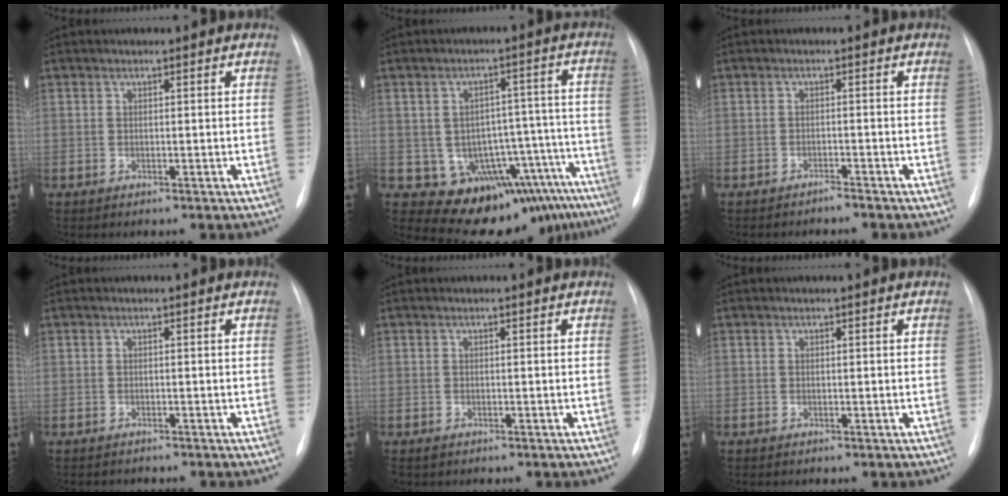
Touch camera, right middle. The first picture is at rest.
{"total": 14.5, "force": [-9.5, 8.8, 6.5], "torque": [-0.053, 0.055, -0.112]}
{"total": 1.1, "force": [-1.1, -0.1, 0.0], "torque": [-0.004, -0.005, -0.016]}
{"total": 1.3, "force": [-1.2, 0.4, 0.0], "torque": [0.000, -0.002, -0.017]}
{"total": 0.6, "force": [-0.4, 0.4, 0.2], "torque": [-0.007, 0.001, -0.005]}
{"total": 0.0}